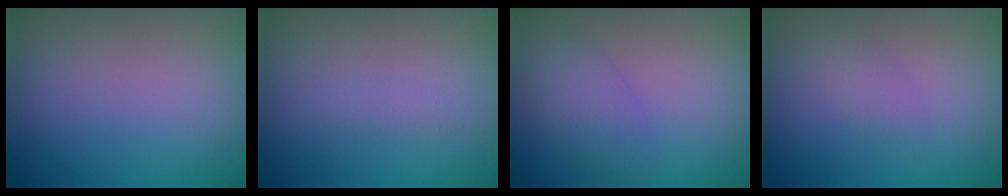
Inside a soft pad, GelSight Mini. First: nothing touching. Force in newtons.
{"total": 0.8, "press": 0.8, "slide": 0.1}
{"total": 3.0, "press": 3.0, "slide": 0.2}
{"total": 1.2, "press": 1.2, "slide": 0.1}